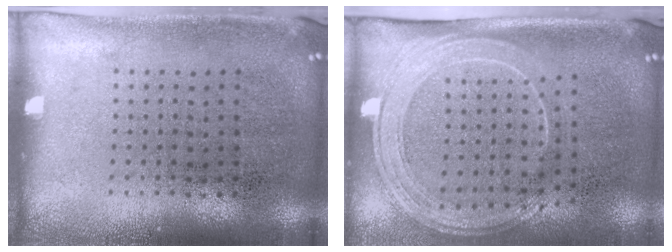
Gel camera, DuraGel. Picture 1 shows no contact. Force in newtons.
{"total": 2.0, "press": 1.7, "slide": 1.1}